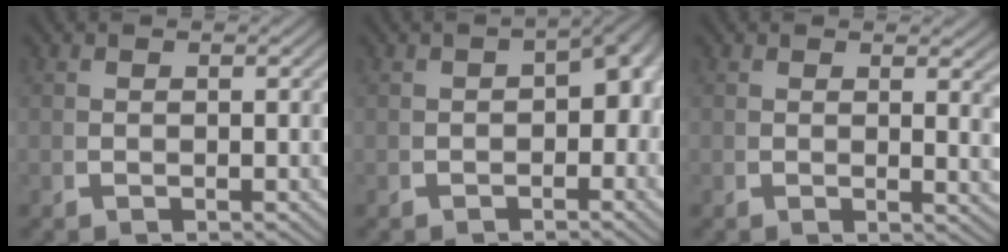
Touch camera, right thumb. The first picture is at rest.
{"total": 4.1, "force": [-0.4, 2.7, 3.0], "torque": [-0.024, 0.002, -0.011]}
{"total": 1.6, "force": [0.7, 0.3, 1.4], "torque": [-0.014, -0.009, 0.010]}